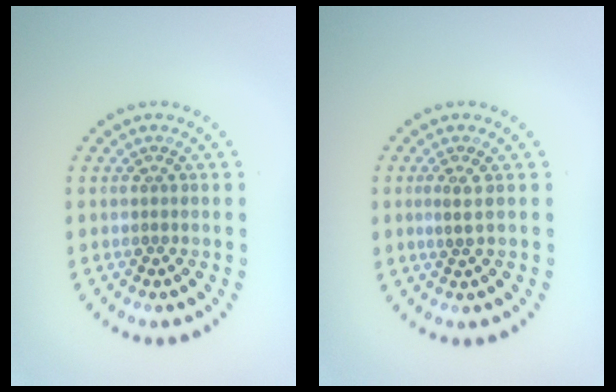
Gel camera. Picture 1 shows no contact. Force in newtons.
{"total": 1.1, "press": 0.8, "slide": 0.8}